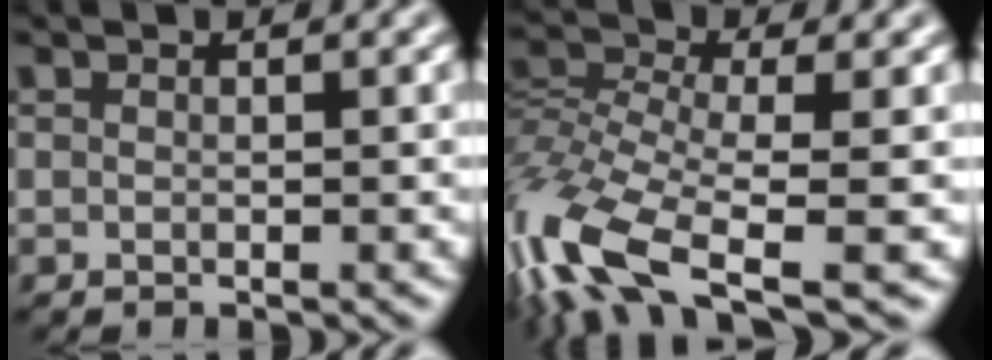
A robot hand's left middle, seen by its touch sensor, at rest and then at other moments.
{"total": 10.7, "force": [-5.4, 4.1, 8.2], "torque": [-0.174, -0.005, -0.114]}